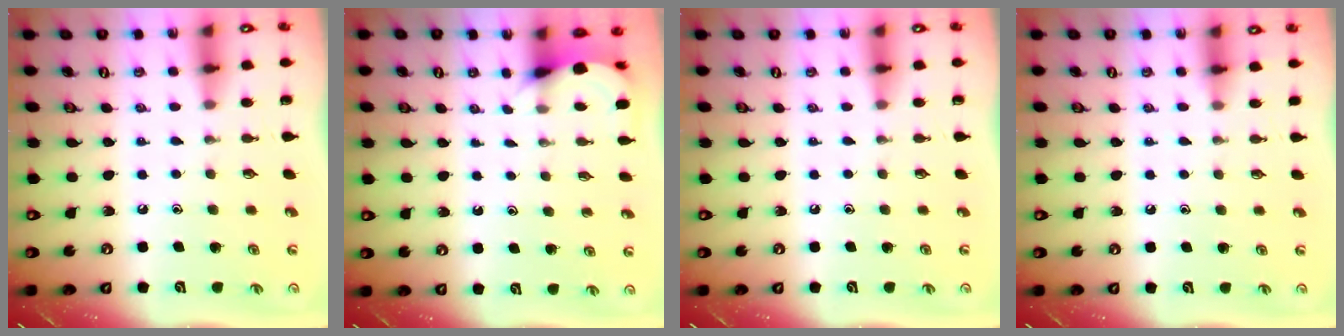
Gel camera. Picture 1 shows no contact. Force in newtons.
{"total": 4.6, "press": 4.6, "slide": 0.6}
{"total": 0.0}
{"total": 3.0, "press": 2.9, "slide": 0.5}